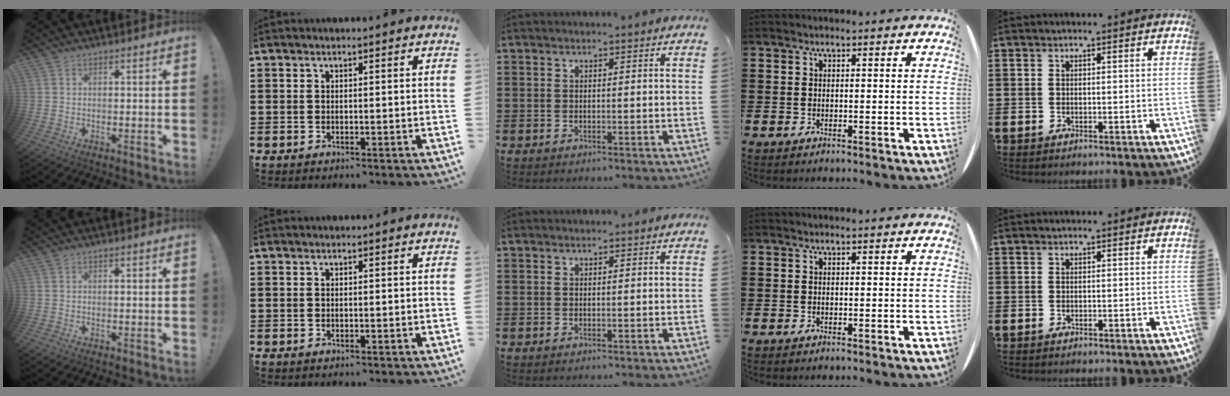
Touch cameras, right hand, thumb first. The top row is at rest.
{}